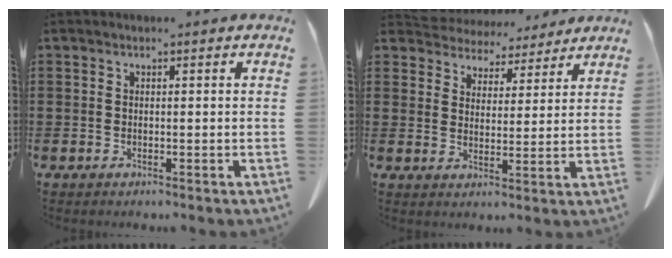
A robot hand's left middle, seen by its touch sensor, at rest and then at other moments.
{"total": 4.6, "force": [4.4, 1.3, -0.3], "torque": [-0.020, -0.027, 0.080]}